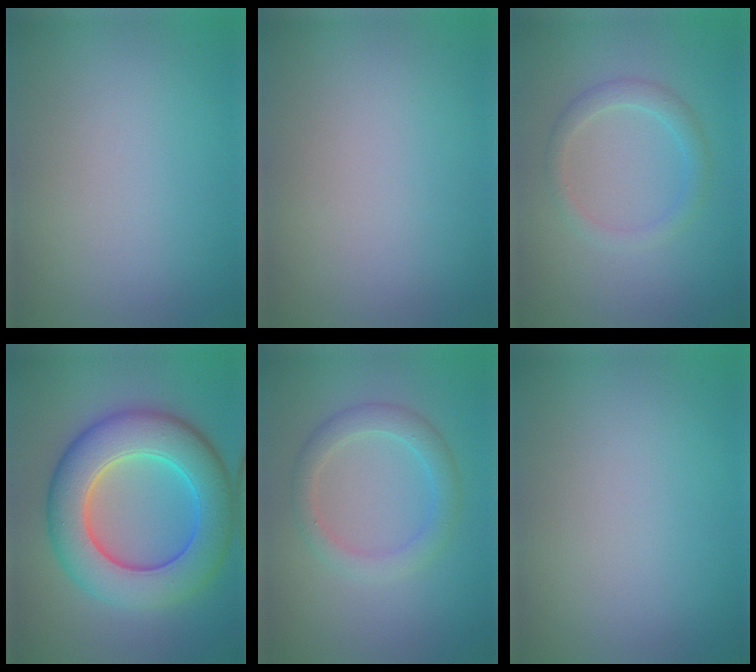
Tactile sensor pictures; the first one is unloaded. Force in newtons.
{"total": 0.0}
{"total": 2.0, "press": 2.0, "slide": 0.2}
{"total": 9.8, "press": 9.8, "slide": 0.2}
{"total": 2.7, "press": 2.7, "slide": 0.0}
{"total": 0.0}